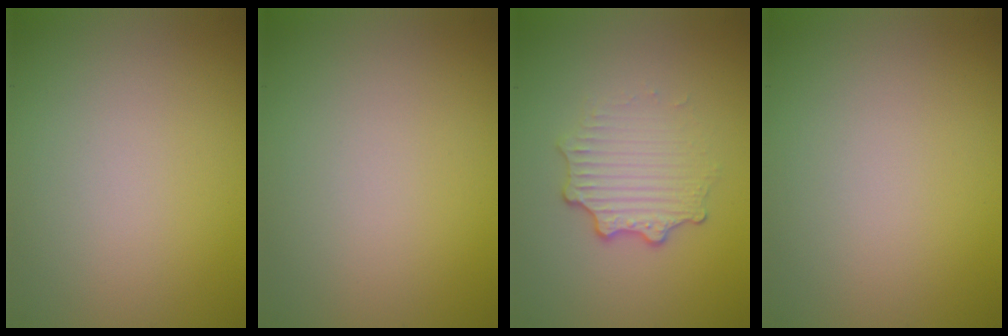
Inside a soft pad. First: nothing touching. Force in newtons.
{"total": 0.0}
{"total": 3.4, "press": 2.5, "slide": 2.2}
{"total": 0.0}